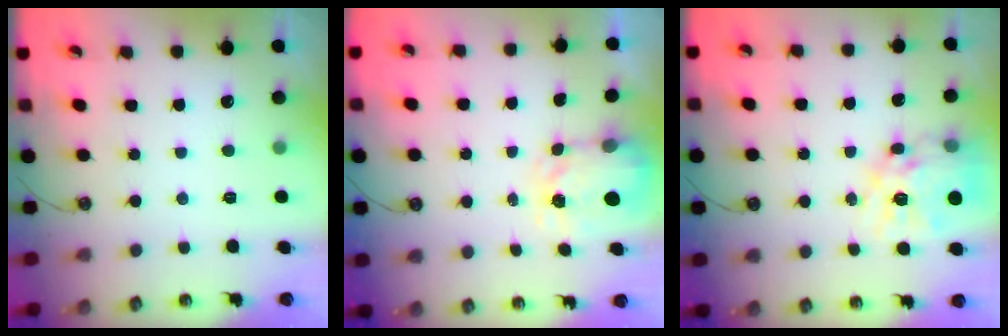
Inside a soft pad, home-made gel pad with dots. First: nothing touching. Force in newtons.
{"total": 3.7, "press": 3.7, "slide": 0.5}
{"total": 16.1, "press": 16.1, "slide": 1.6}